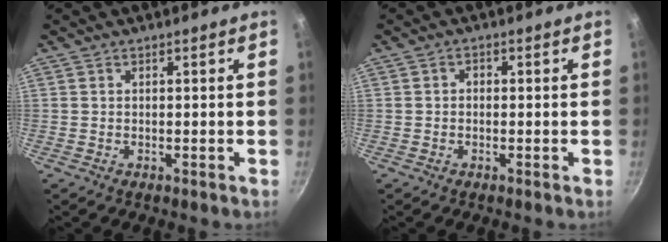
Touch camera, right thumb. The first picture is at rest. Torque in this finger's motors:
{"motor_torque": [-0.34, -0.24, -0.28, -0.05, -0.01]}